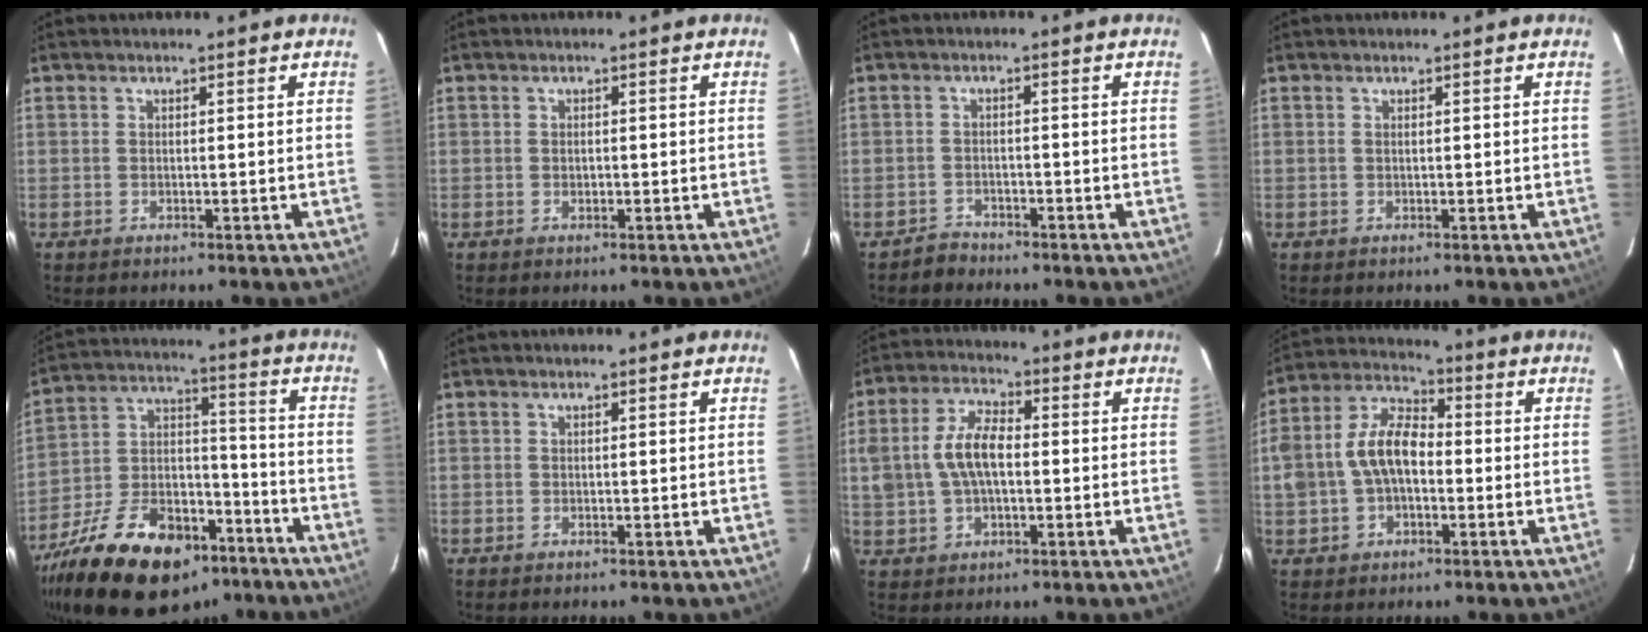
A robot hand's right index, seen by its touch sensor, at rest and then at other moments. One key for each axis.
{"total": 0.9, "fx": -0.2, "fy": 0.6, "fz": 0.6, "tx": -0.011, "ty": 0.002, "tz": -0.003}
{"total": 2.7, "fx": -2.2, "fy": 1.5, "fz": -0.3, "tx": 0.004, "ty": 0.012, "tz": -0.038}
{"total": 0.0}
{"total": 26.2, "fx": -17.0, "fy": 13.4, "fz": 14.8, "tx": -0.296, "ty": 0.007, "tz": -0.264}
{"total": 0.0}
{"total": 9.1, "fx": 0.0, "fy": 5.1, "fz": 7.5, "tx": -0.151, "ty": 0.015, "tz": 0.004}
{"total": 11.0, "fx": -1.1, "fy": 6.9, "fz": 8.5, "tx": -0.176, "ty": 0.024, "tz": -0.020}